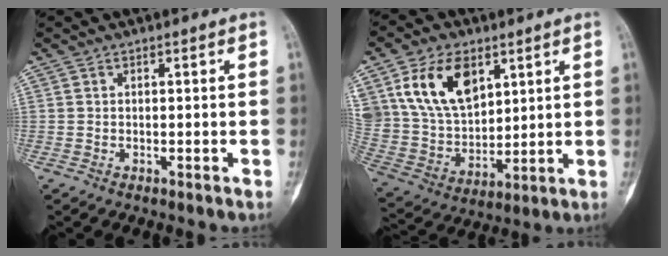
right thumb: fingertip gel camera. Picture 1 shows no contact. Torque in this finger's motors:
{"motor_torque": [-1.66, 2.35, 0.14, 0.22, 0.15]}